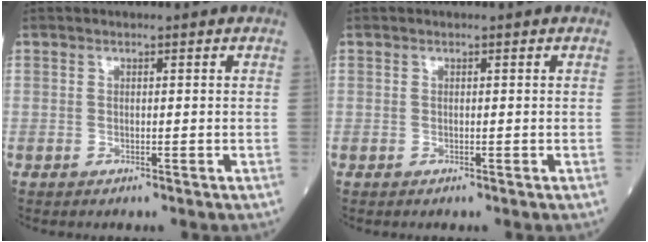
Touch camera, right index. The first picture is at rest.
{"total": 0.0}